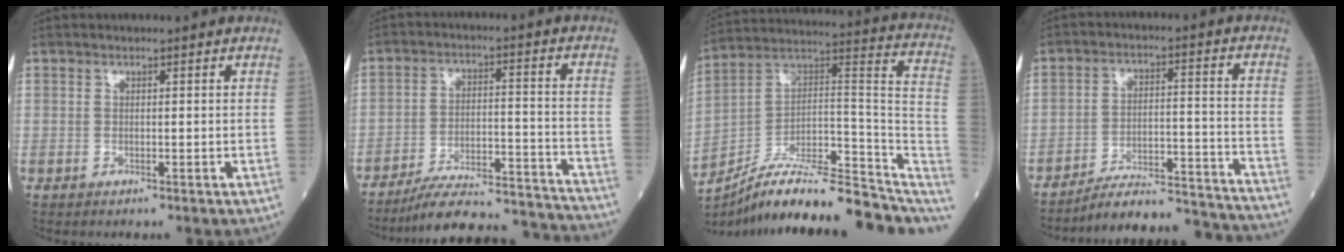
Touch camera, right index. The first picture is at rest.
{"total": 20.3, "force": [-19.4, 1.6, 5.7], "torque": [-0.074, 0.010, -0.273]}
{"total": 22.0, "force": [-18.7, 4.2, 10.8], "torque": [-0.124, 0.043, -0.295]}
{"total": 19.2, "force": [-18.6, 0.3, 4.5], "torque": [-0.054, 0.009, -0.261]}